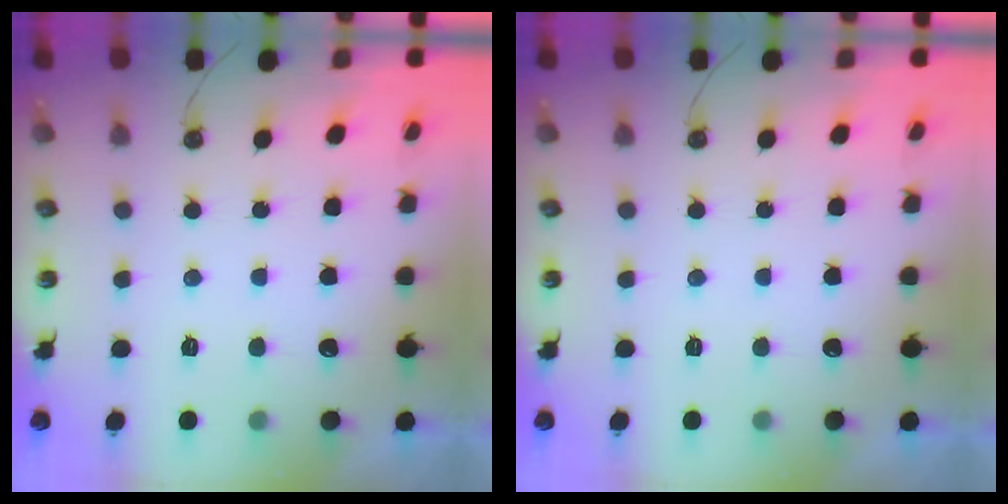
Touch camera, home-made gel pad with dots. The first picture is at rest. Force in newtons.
{"total": 0.0}